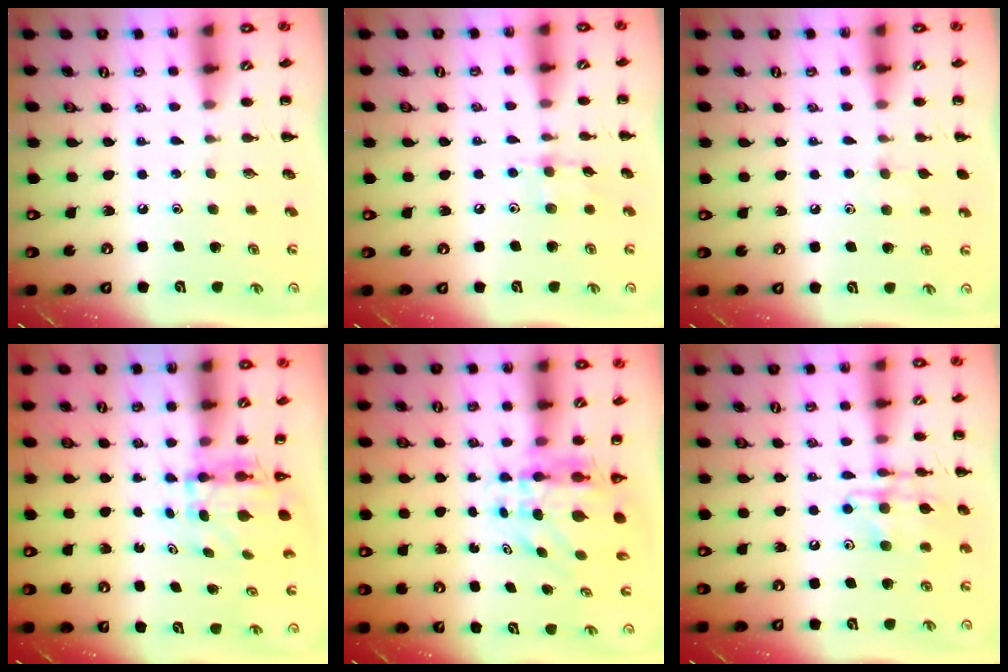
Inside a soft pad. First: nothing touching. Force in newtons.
{"total": 5.3, "press": 5.1, "slide": 1.2}
{"total": 5.5, "press": 5.1, "slide": 2.0}
{"total": 4.2, "press": 4.2, "slide": 0.3}
{"total": 6.2, "press": 6.0, "slide": 1.7}
{"total": 13.5, "press": 13.4, "slide": 1.8}